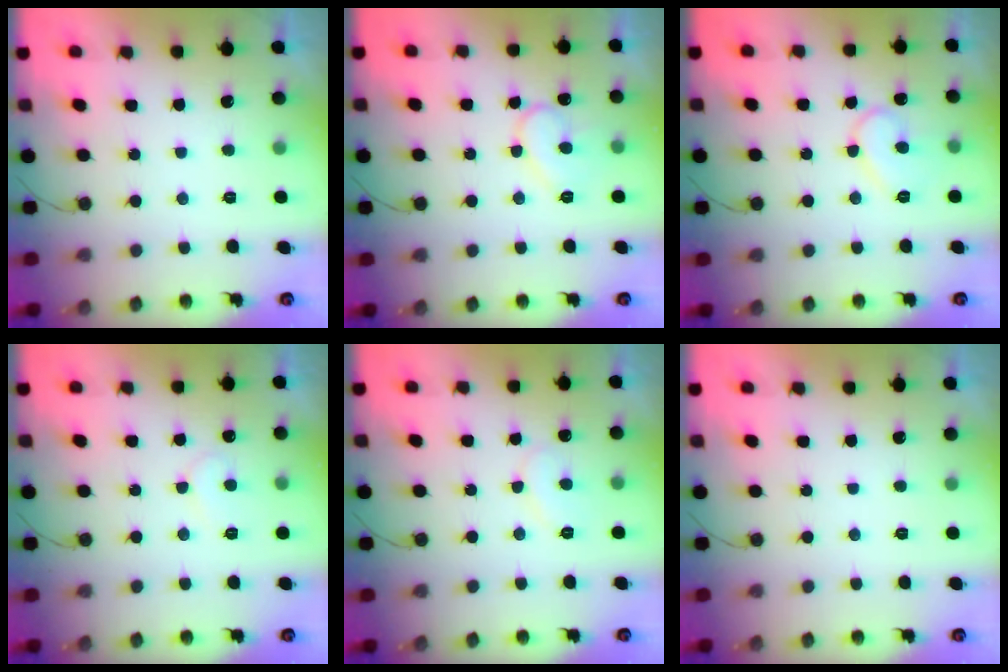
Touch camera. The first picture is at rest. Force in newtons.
{"total": 9.7, "press": 9.7, "slide": 0.8}
{"total": 9.5, "press": 9.4, "slide": 0.7}
{"total": 6.3, "press": 6.3, "slide": 0.4}
{"total": 7.5, "press": 7.5, "slide": 0.4}
{"total": 0.0}